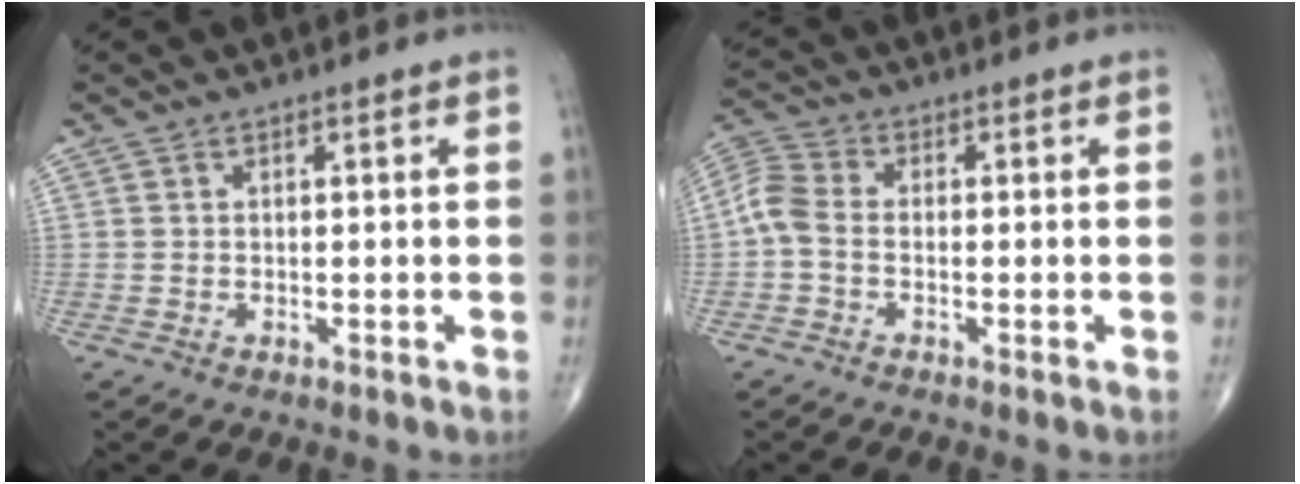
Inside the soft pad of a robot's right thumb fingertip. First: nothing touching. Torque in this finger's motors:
{"motor_torque": [-0.34, 0.16, 0.61, -0.15, 0.10]}